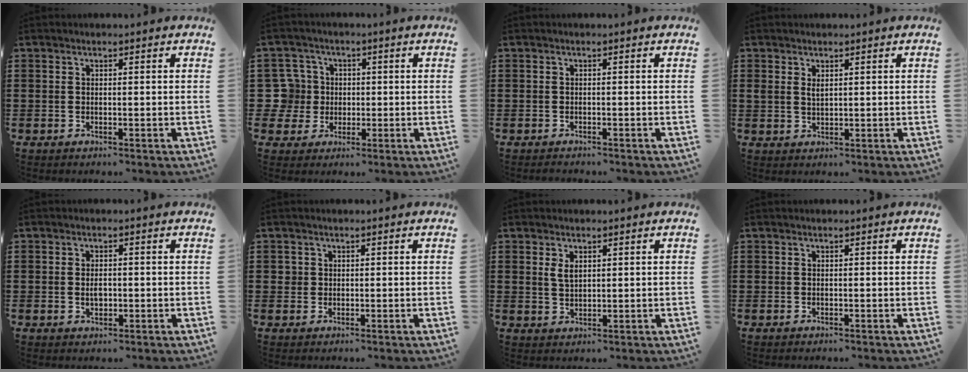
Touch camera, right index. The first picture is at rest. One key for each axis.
{"total": 6.7, "fx": 0.4, "fy": 6.5, "fz": 1.6, "tx": -0.080, "ty": 0.013, "tz": 0.005}
{"total": 0.7, "fx": -0.7, "fy": 0.0, "fz": 0.0, "tx": -0.003, "ty": -0.002, "tz": -0.014}
{"total": 1.5, "fx": 1.0, "fy": 0.8, "fz": 0.9, "tx": -0.020, "ty": 0.003, "tz": 0.018}
{"total": 2.2, "fx": -0.1, "fy": 1.2, "fz": 1.8, "tx": -0.034, "ty": 0.005, "tz": -0.003}
{"total": 1.3, "fx": 0.3, "fy": 1.2, "fz": 0.3, "tx": -0.010, "ty": 0.006, "tz": 0.006}
{"total": 2.3, "fx": 1.0, "fy": 1.2, "fz": 1.7, "tx": -0.037, "ty": 0.004, "tz": 0.017}
{"total": 0.0}